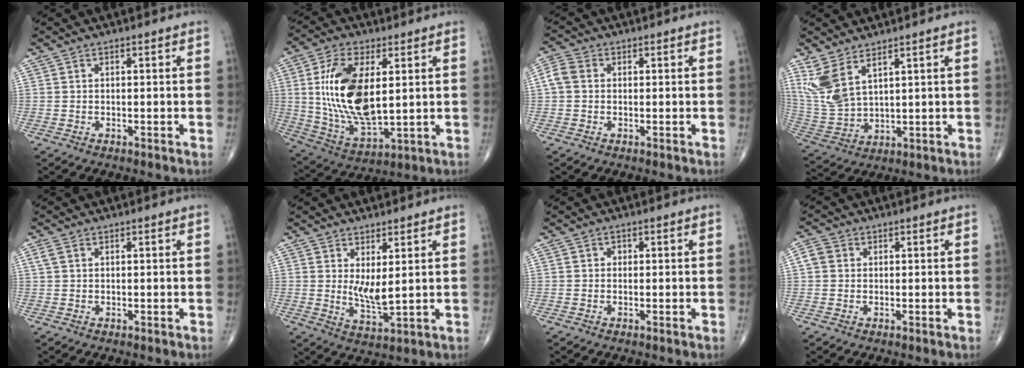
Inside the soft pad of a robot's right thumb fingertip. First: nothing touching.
{"total": 17.8, "force": [3.0, 8.5, 15.3], "torque": [-0.292, -0.020, 0.066]}
{"total": 3.7, "force": [0.3, 3.0, 2.2], "torque": [-0.049, 0.013, -0.001]}
{"total": 9.1, "force": [5.3, 3.9, 6.2], "torque": [-0.139, -0.022, 0.126]}
{"total": 1.4, "force": [0.6, 0.9, 0.9], "torque": [-0.026, 0.011, 0.017]}
{"total": 4.9, "force": [1.4, 1.4, 4.5], "torque": [-0.081, -0.025, 0.034]}
{"total": 0.6, "force": [0.0, 0.6, 0.2], "torque": [0.006, 0.002, -0.002]}
{"total": 2.7, "force": [0.4, 2.4, 1.1], "torque": [-0.018, 0.008, 0.005]}